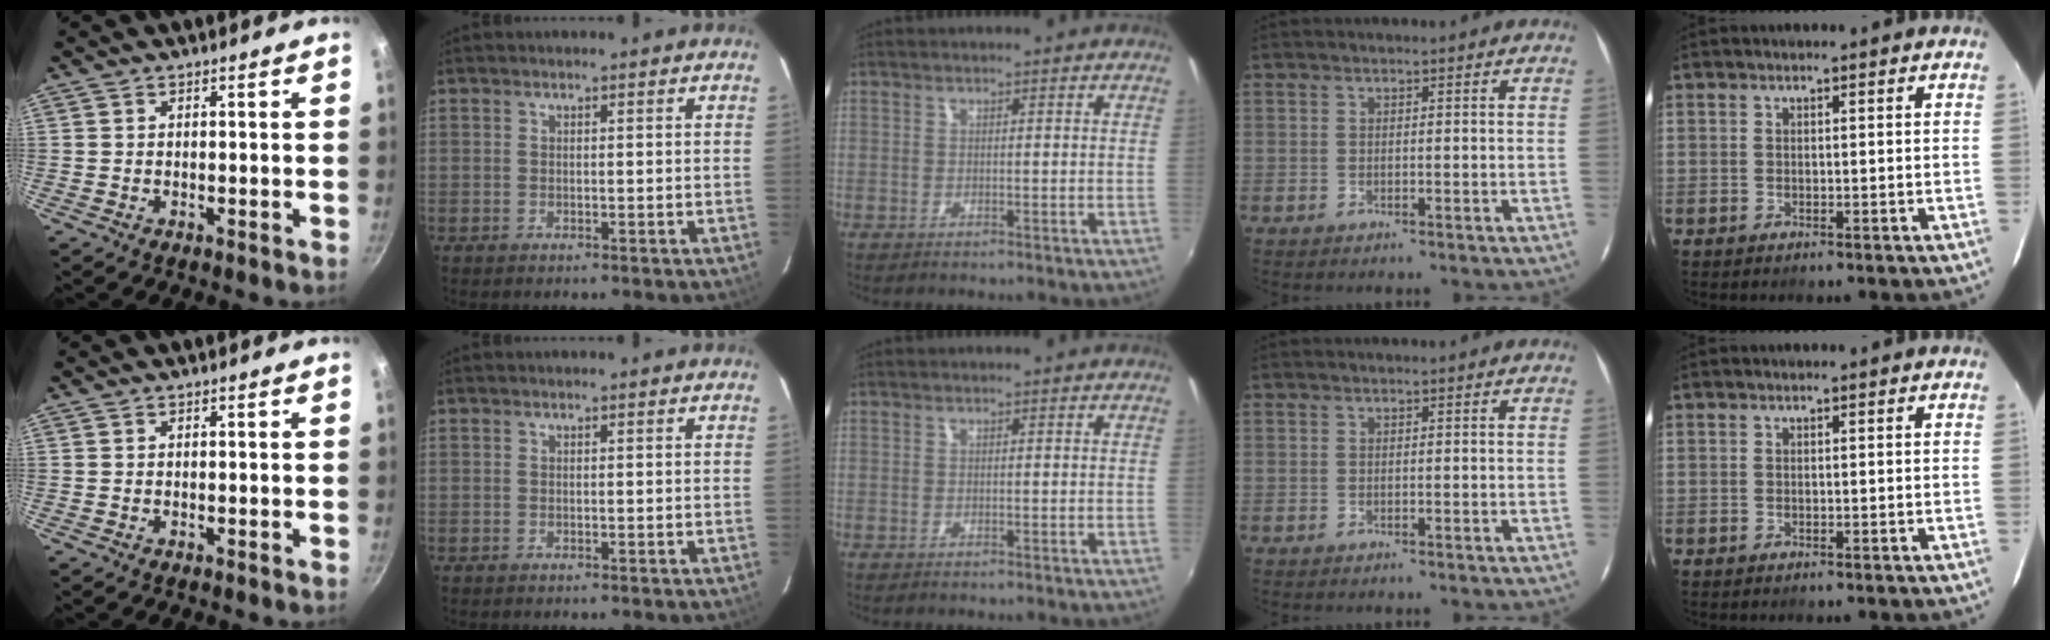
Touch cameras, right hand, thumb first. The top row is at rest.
{}